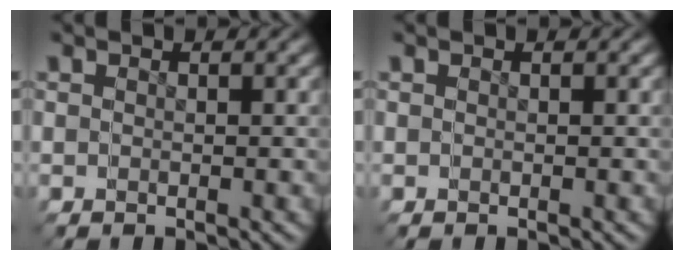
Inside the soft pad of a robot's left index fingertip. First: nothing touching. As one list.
[{"total": 0.0}]